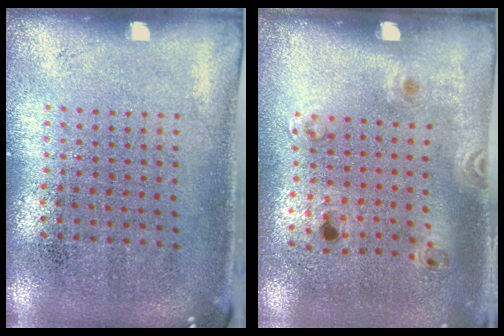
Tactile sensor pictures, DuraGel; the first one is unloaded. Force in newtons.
{"total": 1.3, "press": 0.7, "slide": 1.1}